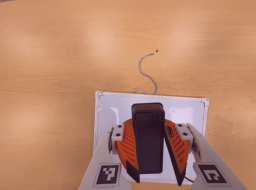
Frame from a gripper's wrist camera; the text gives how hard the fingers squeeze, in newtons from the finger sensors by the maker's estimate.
{"total": 9.9, "left": 10.0, "right": 9.8}